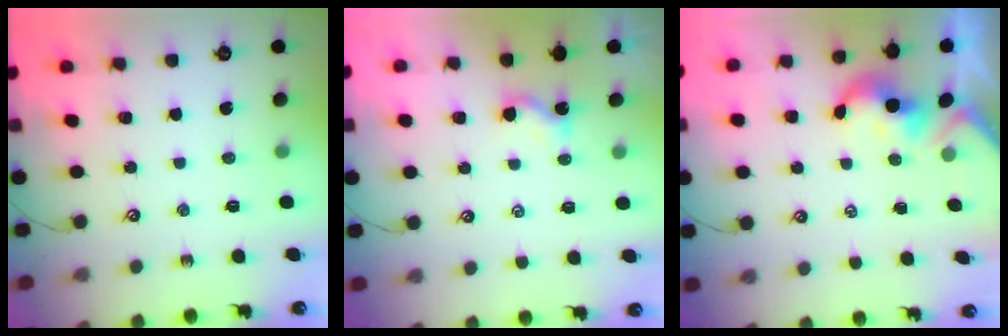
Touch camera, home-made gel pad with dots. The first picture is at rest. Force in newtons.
{"total": 1.6, "press": 1.5, "slide": 0.3}
{"total": 1.8, "press": 1.7, "slide": 0.5}